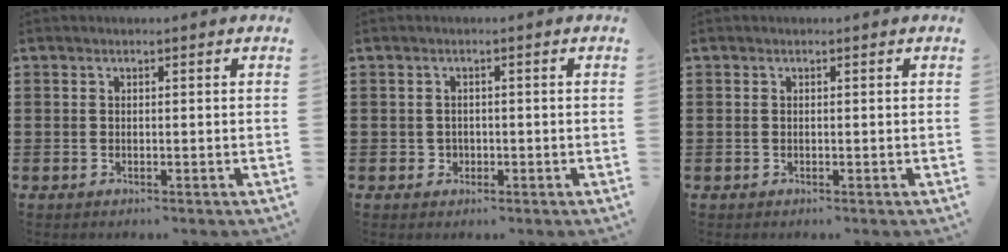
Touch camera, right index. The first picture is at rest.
{"total": 1.2, "force": [-0.3, 1.2, 0.3], "torque": [-0.010, 0.004, -0.007]}
{"total": 0.0}